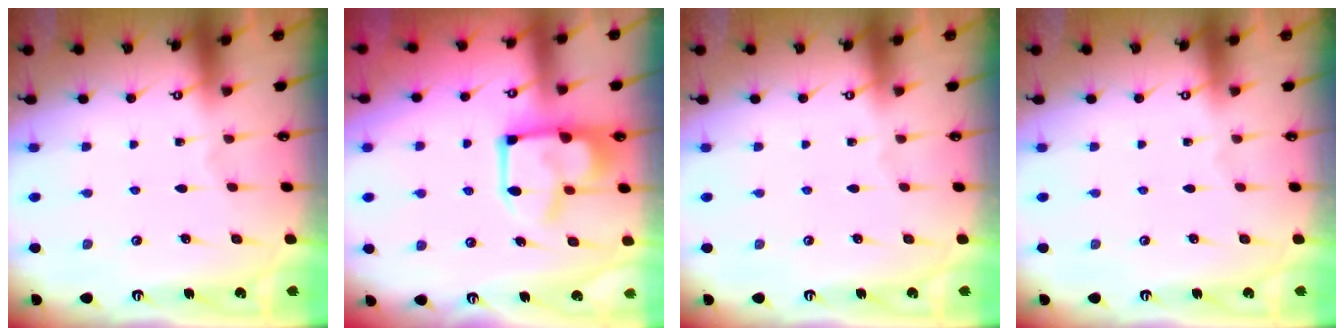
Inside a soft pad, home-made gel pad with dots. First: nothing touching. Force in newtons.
{"total": 10.2, "press": 10.1, "slide": 1.4}
{"total": 0.0}
{"total": 0.0}